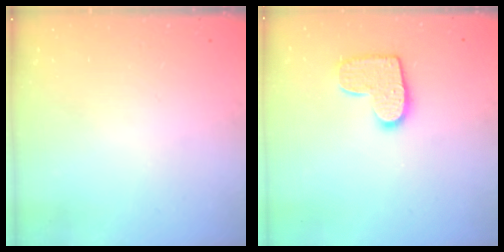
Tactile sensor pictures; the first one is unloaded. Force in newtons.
{"total": 11.2, "press": 11.2, "slide": 0.6}